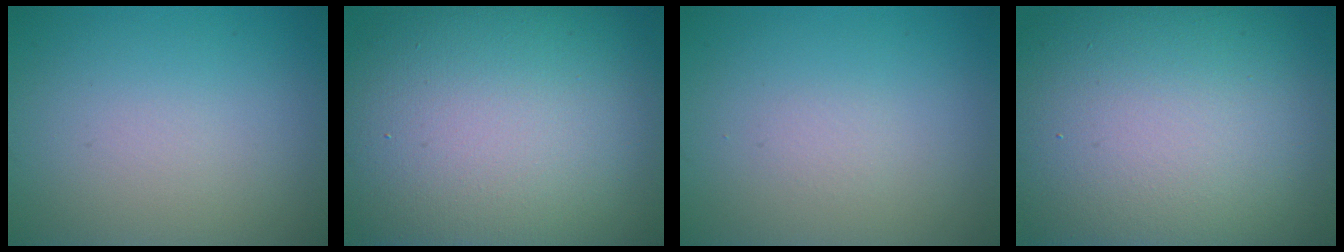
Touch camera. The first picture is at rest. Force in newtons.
{"total": 17.6, "press": 17.6, "slide": 0.7}
{"total": 0.5, "press": 0.5, "slide": 0.1}
{"total": 18.3, "press": 18.3, "slide": 0.7}